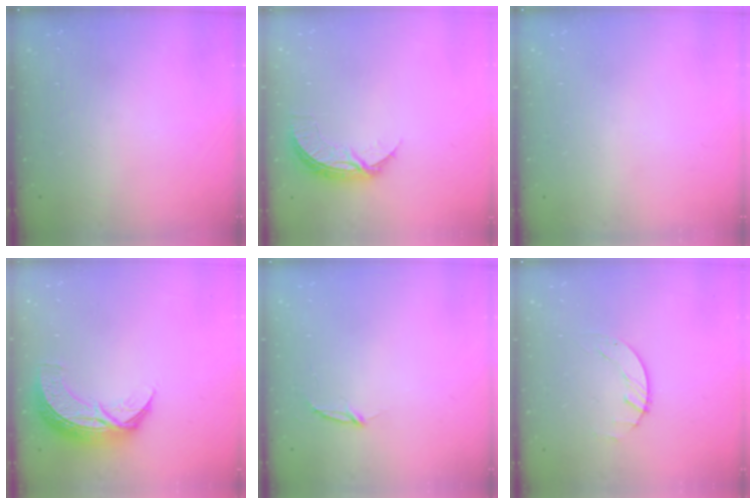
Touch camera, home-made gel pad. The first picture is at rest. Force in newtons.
{"total": 6.7, "press": 6.7, "slide": 0.2}
{"total": 0.0}
{"total": 10.1, "press": 10.1, "slide": 0.8}
{"total": 2.8, "press": 2.8, "slide": 0.3}
{"total": 0.8, "press": 0.8, "slide": 0.2}